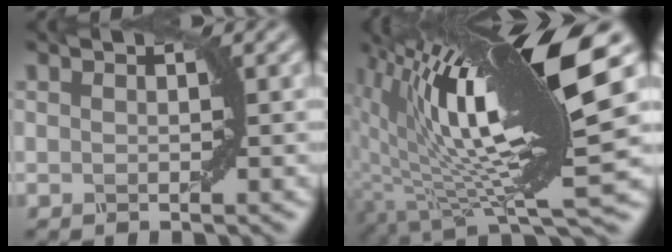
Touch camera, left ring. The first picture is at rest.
{"total": 15.6, "force": [3.7, 4.2, 14.5], "torque": [-0.236, 0.008, 0.071]}